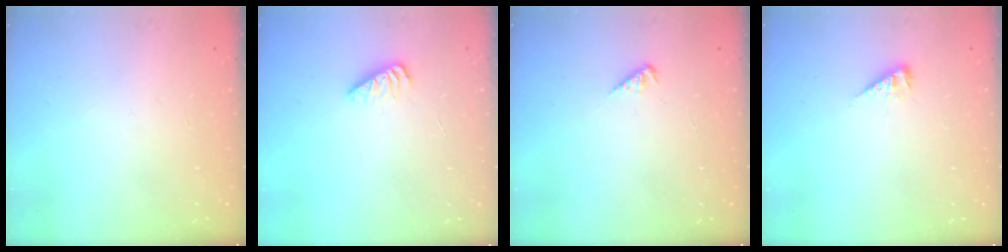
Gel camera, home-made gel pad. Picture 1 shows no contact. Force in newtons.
{"total": 2.8, "press": 2.7, "slide": 0.3}
{"total": 2.1, "press": 2.1, "slide": 0.2}
{"total": 5.1, "press": 5.1, "slide": 0.8}